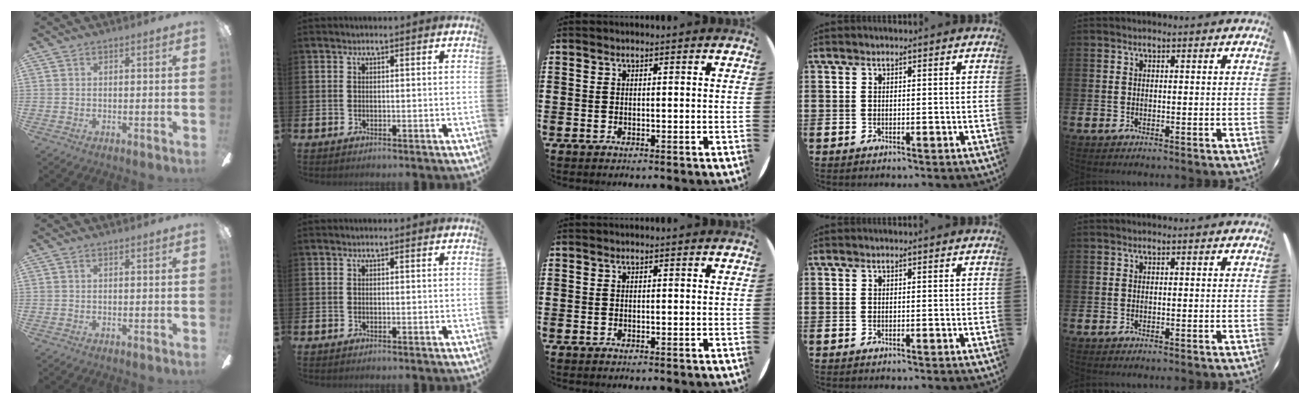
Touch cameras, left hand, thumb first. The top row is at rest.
{}